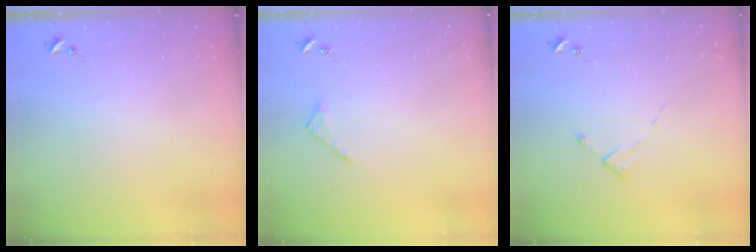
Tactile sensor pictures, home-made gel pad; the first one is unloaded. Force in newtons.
{"total": 2.8, "press": 2.7, "slide": 0.3}
{"total": 2.3, "press": 2.3, "slide": 0.3}